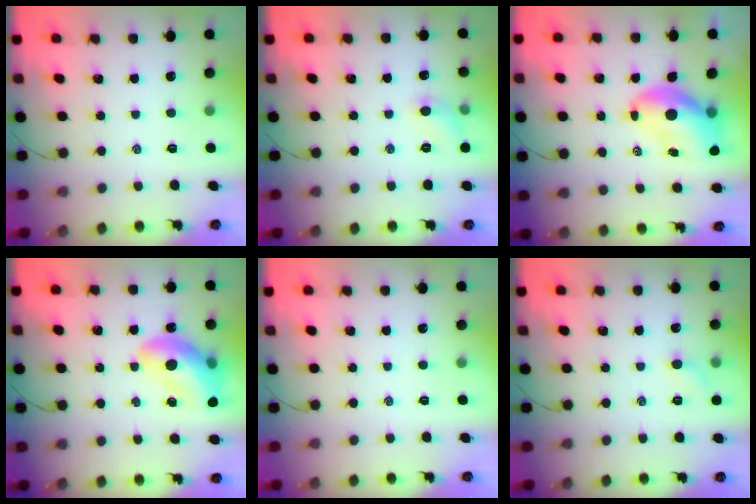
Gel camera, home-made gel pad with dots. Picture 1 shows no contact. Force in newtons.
{"total": 5.7, "press": 5.5, "slide": 1.6}
{"total": 9.8, "press": 9.4, "slide": 3.0}
{"total": 15.5, "press": 14.9, "slide": 4.4}
{"total": 0.0}
{"total": 4.4, "press": 4.2, "slide": 1.3}